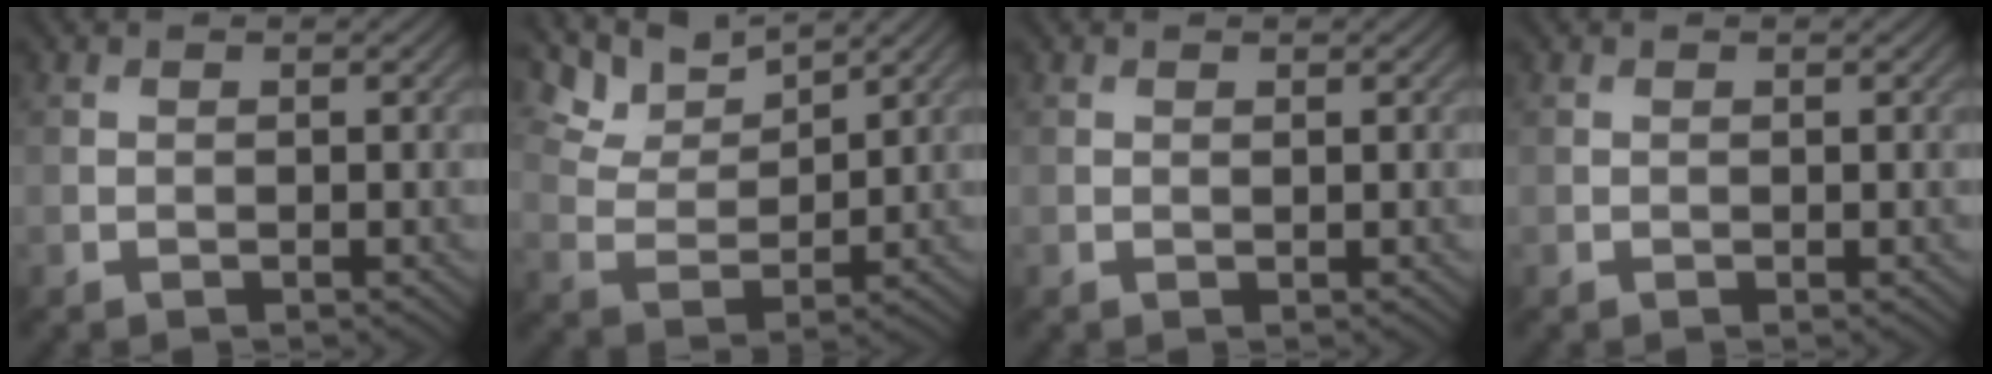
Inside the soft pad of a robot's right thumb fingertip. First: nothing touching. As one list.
[{"total": 7.0, "force": [5.8, 2.0, 3.3], "torque": [-0.081, 0.004, 0.109]}, {"total": 0.0}, {"total": 0.0}]